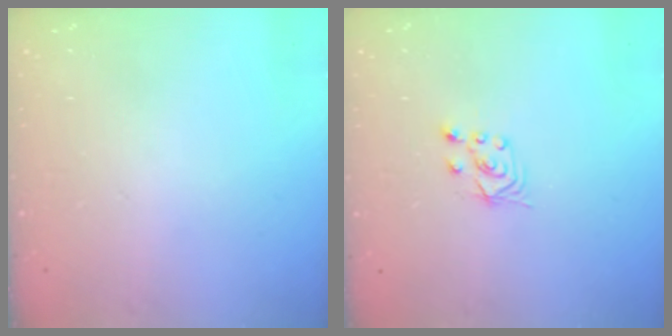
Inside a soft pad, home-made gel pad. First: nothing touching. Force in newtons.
{"total": 3.0, "press": 2.8, "slide": 0.9}